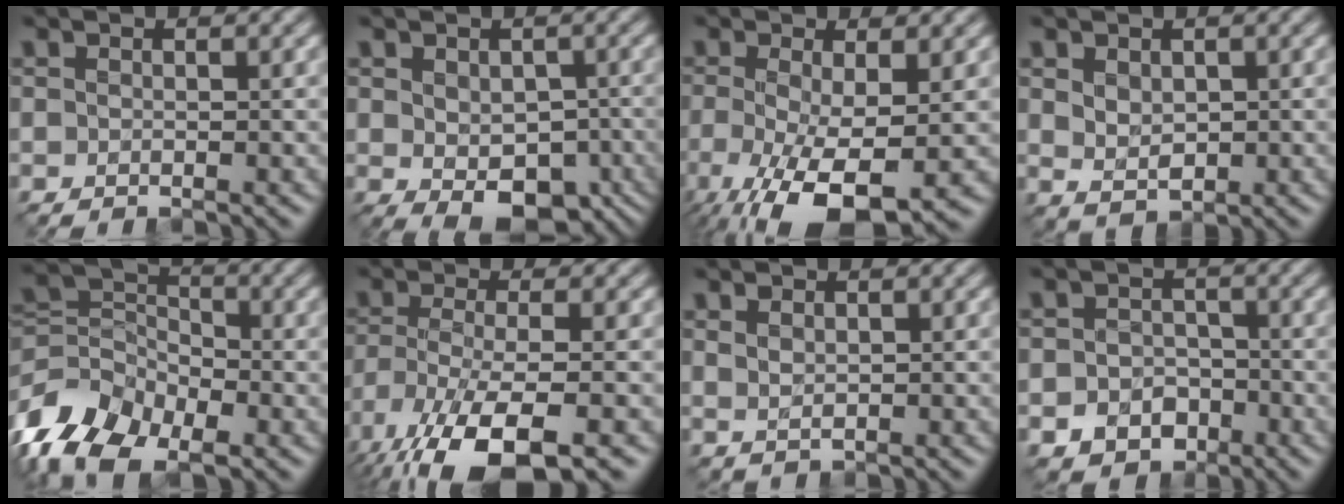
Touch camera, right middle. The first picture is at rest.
{"total": 6.9, "force": [-2.3, 4.0, 5.1], "torque": [-0.074, -0.019, -0.028]}
{"total": 8.8, "force": [-3.4, 2.8, 7.6], "torque": [-0.145, -0.018, -0.052]}
{"total": 1.9, "force": [0.7, 1.3, 1.1], "torque": [-0.022, -0.003, 0.019]}
{"total": 9.5, "force": [-5.0, 6.1, 5.2], "torque": [-0.108, -0.009, -0.108]}
{"total": 10.9, "force": [-6.9, 3.3, 7.8], "torque": [-0.162, -0.022, -0.119]}
{"total": 1.2, "force": [0.8, 0.7, 0.5], "torque": [-0.011, 0.002, 0.020]}
{"total": 3.8, "force": [-1.8, 3.1, 1.4], "torque": [0.002, -0.002, -0.034]}